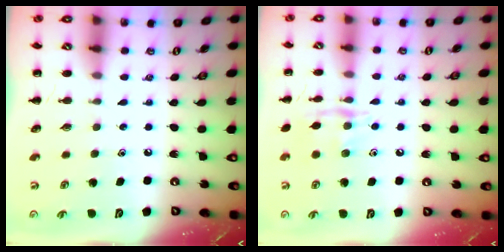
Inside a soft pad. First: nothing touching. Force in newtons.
{"total": 9.8, "press": 9.8, "slide": 0.7}